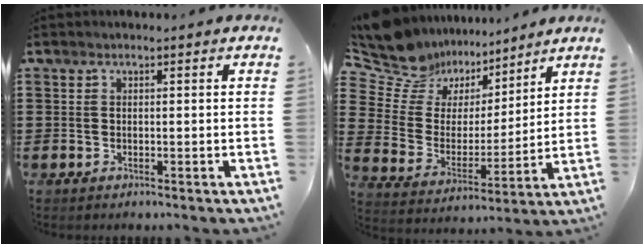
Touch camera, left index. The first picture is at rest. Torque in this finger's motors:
{"motor_torque": [2.14, 0.00, 0.31, 0.00]}